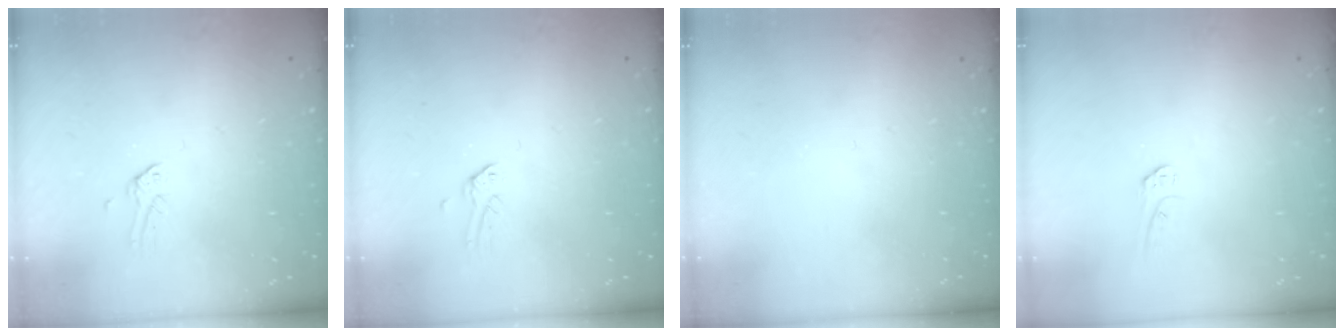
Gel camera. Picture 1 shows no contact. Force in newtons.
{"total": 0.0}
{"total": 0.0}
{"total": 4.1, "press": 4.0, "slide": 0.6}